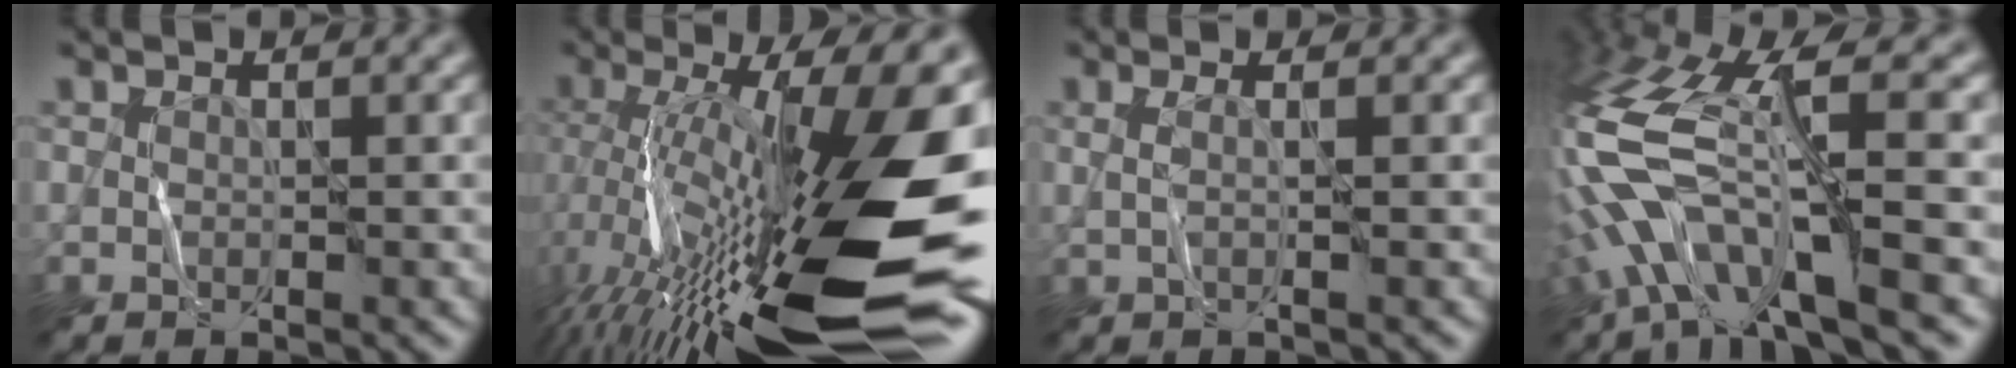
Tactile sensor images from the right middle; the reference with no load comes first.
{"total": 18.7, "force": [-2.8, 4.4, 18.0], "torque": [-0.312, -0.001, -0.047]}
{"total": 1.3, "force": [0.0, 0.3, 1.3], "torque": [-0.028, 0.000, -0.005]}
{"total": 12.0, "force": [-2.7, 4.0, 10.9], "torque": [-0.241, 0.006, -0.039]}